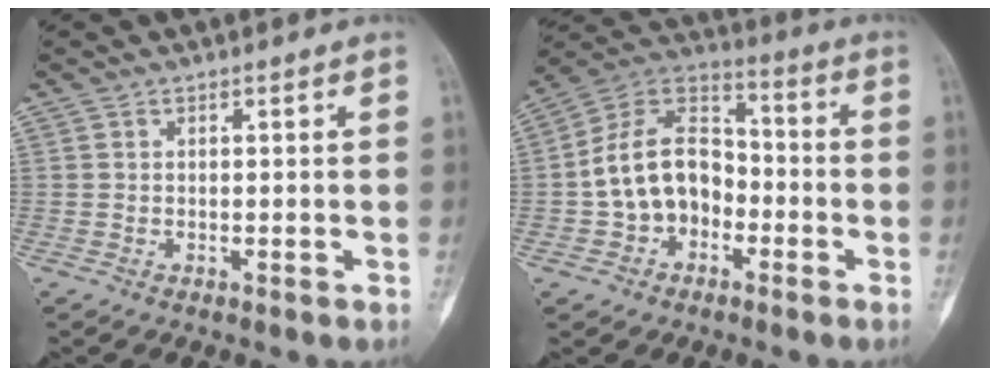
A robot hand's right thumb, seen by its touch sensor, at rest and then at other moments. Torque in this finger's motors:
{"motor_torque": [0.32, 0.32, 0.81, -0.68, 0.14]}